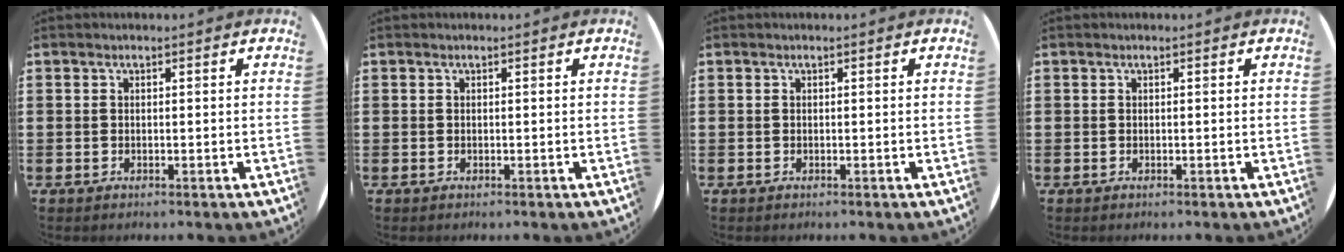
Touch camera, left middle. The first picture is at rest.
{"total": 0.0}
{"total": 0.0}
{"total": 0.0}